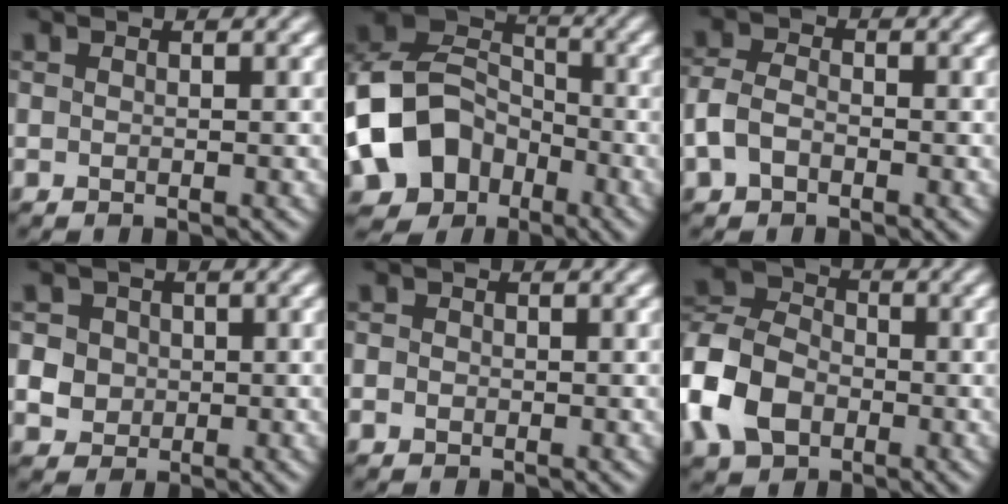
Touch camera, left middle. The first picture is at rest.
{"total": 11.5, "force": [-3.7, 9.0, 6.1], "torque": [-0.128, -0.007, -0.086]}
{"total": 3.0, "force": [-1.1, 2.1, 1.9], "torque": [-0.045, 0.005, -0.031]}
{"total": 6.2, "force": [1.0, 5.7, 2.2], "torque": [-0.049, 0.032, 0.004]}
{"total": 1.1, "force": [-0.3, 1.0, 0.4], "torque": [-0.002, -0.003, -0.007]}
{"total": 8.0, "force": [-2.8, 5.9, 4.5], "torque": [-0.095, 0.006, -0.075]}